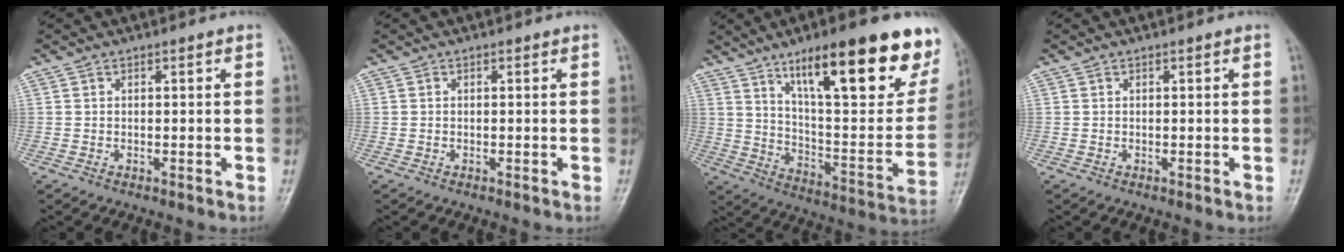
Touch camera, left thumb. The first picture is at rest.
{"total": 0.0}
{"total": 27.7, "force": [16.2, 7.7, 21.1], "torque": [-0.265, -0.047, 0.254]}
{"total": 0.0}